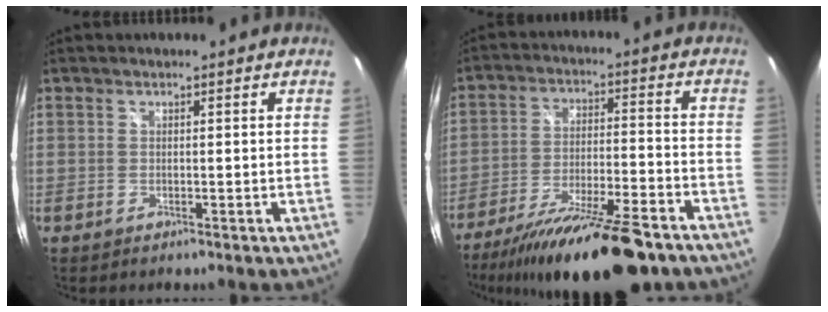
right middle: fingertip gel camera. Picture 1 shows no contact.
{"total": 21.6, "force": [-16.8, 3.7, 13.0], "torque": [-0.234, -0.048, -0.262]}